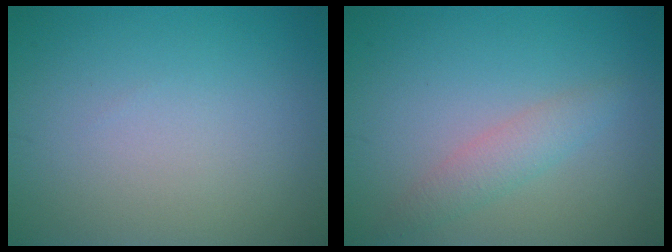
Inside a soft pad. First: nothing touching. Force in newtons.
{"total": 2.1, "press": 2.1, "slide": 0.1}